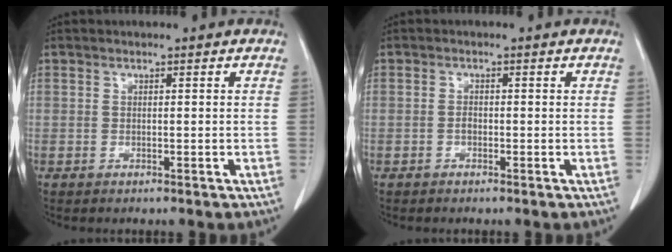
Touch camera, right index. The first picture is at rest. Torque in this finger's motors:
{"motor_torque": [0.07, -0.02, -0.02, -0.01]}